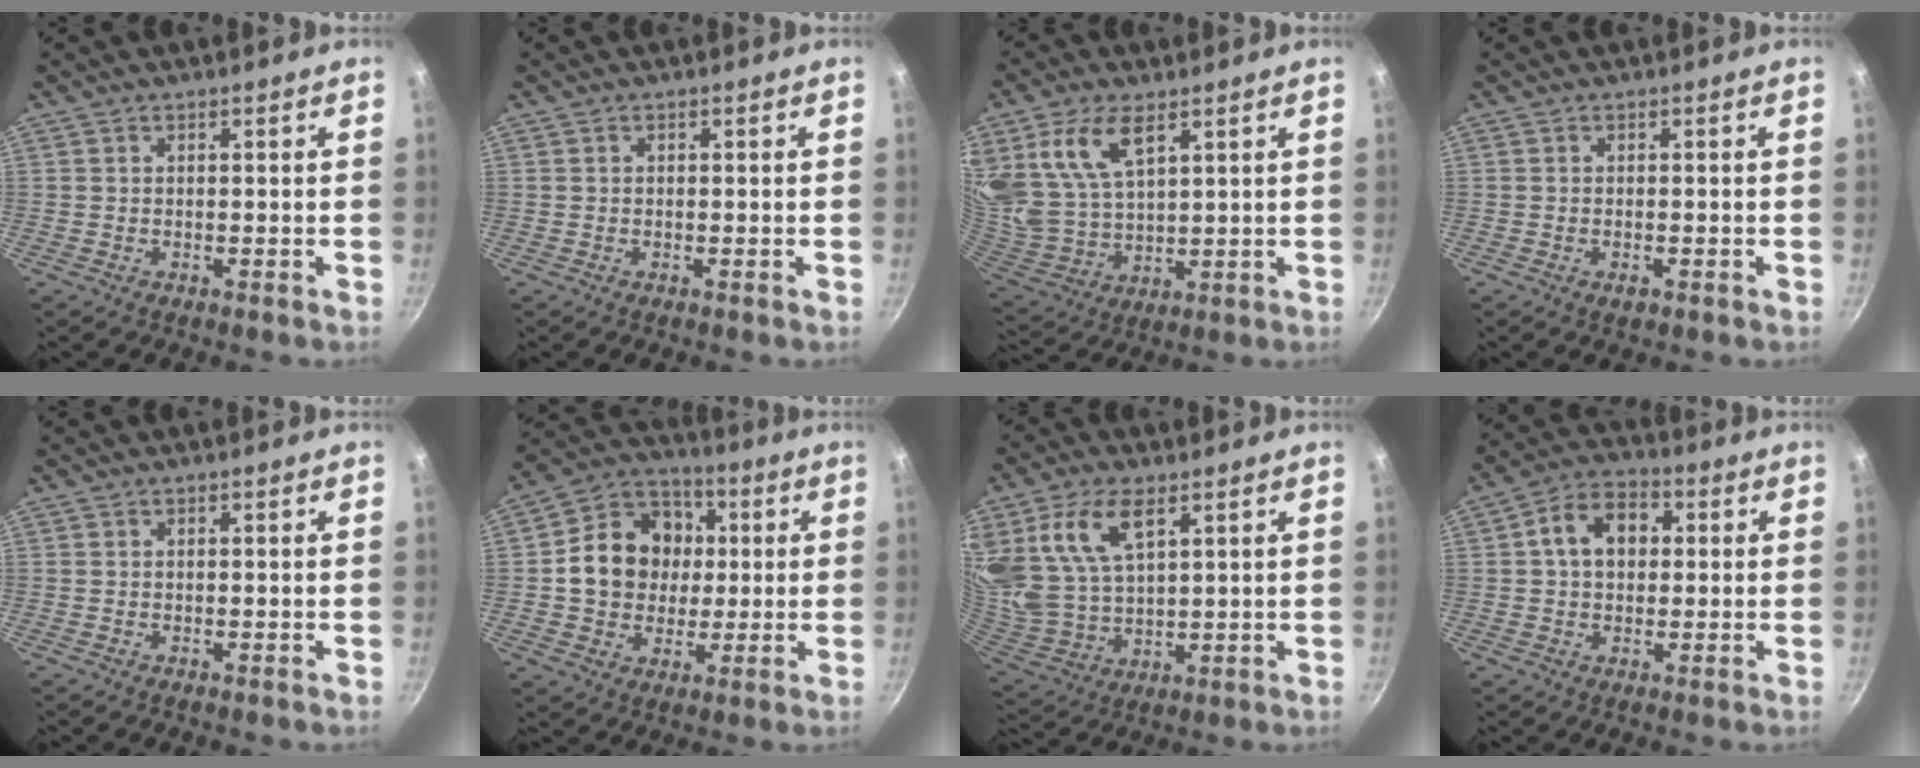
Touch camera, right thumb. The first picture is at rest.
{"total": 0.0}
{"total": 14.4, "force": [6.8, 7.9, 10.0], "torque": [-0.191, -0.034, 0.147]}
{"total": 1.3, "force": [-0.6, 0.6, 1.0], "torque": [-0.019, 0.000, -0.010]}
{"total": 0.0}
{"total": 15.5, "force": [1.3, 13.2, 8.1], "torque": [-0.104, 0.023, 0.016]}
{"total": 16.3, "force": [6.9, 9.2, 11.5], "torque": [-0.225, -0.025, 0.149]}
{"total": 9.8, "force": [1.6, 7.2, 6.5], "torque": [-0.076, 0.022, 0.010]}